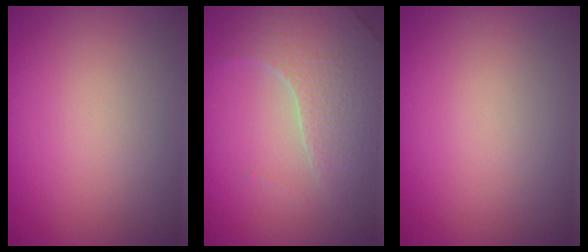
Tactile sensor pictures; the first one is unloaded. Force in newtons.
{"total": 3.7, "press": 3.6, "slide": 1.0}
{"total": 0.0}